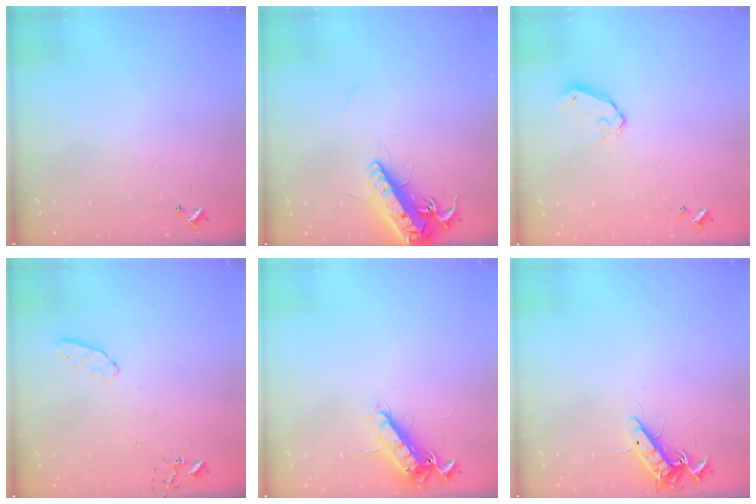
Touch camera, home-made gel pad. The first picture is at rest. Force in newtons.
{"total": 16.5, "press": 16.2, "slide": 3.1}
{"total": 8.0, "press": 8.0, "slide": 1.0}
{"total": 6.1, "press": 6.1, "slide": 0.8}
{"total": 13.0, "press": 12.9, "slide": 1.2}
{"total": 10.7, "press": 10.5, "slide": 1.7}